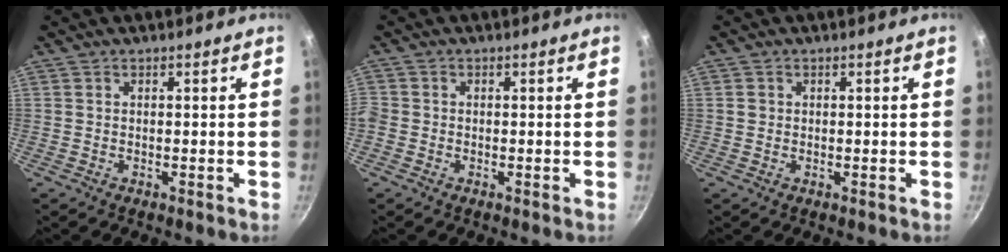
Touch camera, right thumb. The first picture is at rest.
{"total": 2.2, "force": [-0.8, 1.9, 0.8], "torque": [-0.016, 0.001, -0.021]}
{"total": 1.2, "force": [0.1, 1.2, 0.4], "torque": [-0.002, 0.005, 0.001]}